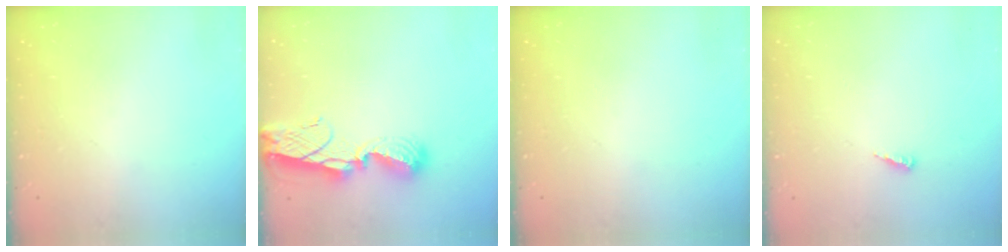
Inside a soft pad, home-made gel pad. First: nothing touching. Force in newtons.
{"total": 9.7, "press": 9.7, "slide": 0.9}
{"total": 0.0}
{"total": 3.9, "press": 3.9, "slide": 0.2}